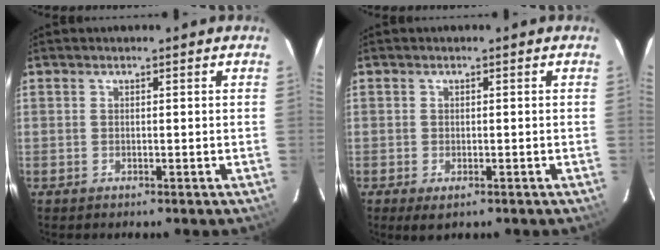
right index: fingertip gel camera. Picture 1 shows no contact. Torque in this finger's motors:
{"motor_torque": [0.24, -0.09, 0.06, 0.00]}